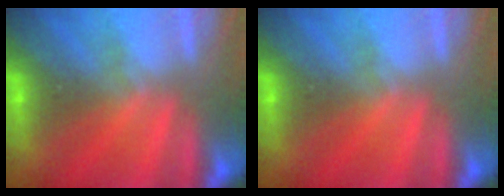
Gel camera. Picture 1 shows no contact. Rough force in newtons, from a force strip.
{"total": 0.0}